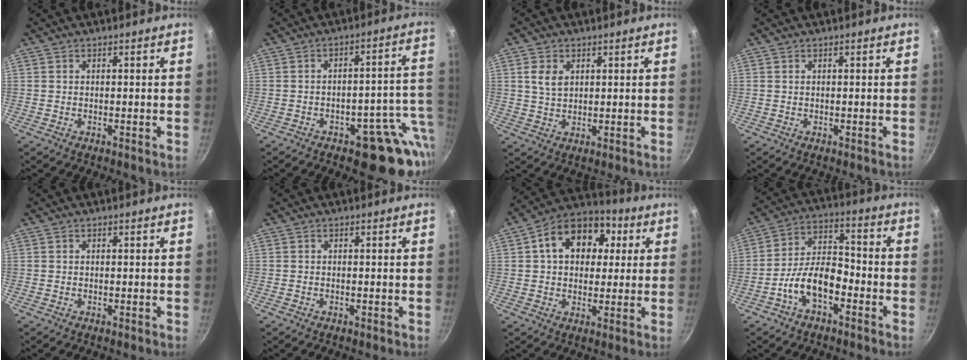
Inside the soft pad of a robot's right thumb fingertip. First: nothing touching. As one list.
[{"total": 12.6, "force": [-3.9, 6.9, 9.8], "torque": [-0.047, 0.033, -0.042]}, {"total": 4.4, "force": [1.4, 3.0, 2.8], "torque": [-0.045, -0.004, 0.029]}, {"total": 0.0}, {"total": 0.0}, {"total": 0.0}, {"total": 15.4, "force": [3.8, 11.3, 9.8], "torque": [-0.128, 0.023, 0.043]}, {"total": 10.6, "force": [-4.8, 5.6, 7.6], "torque": [-0.115, 0.056, -0.094]}]